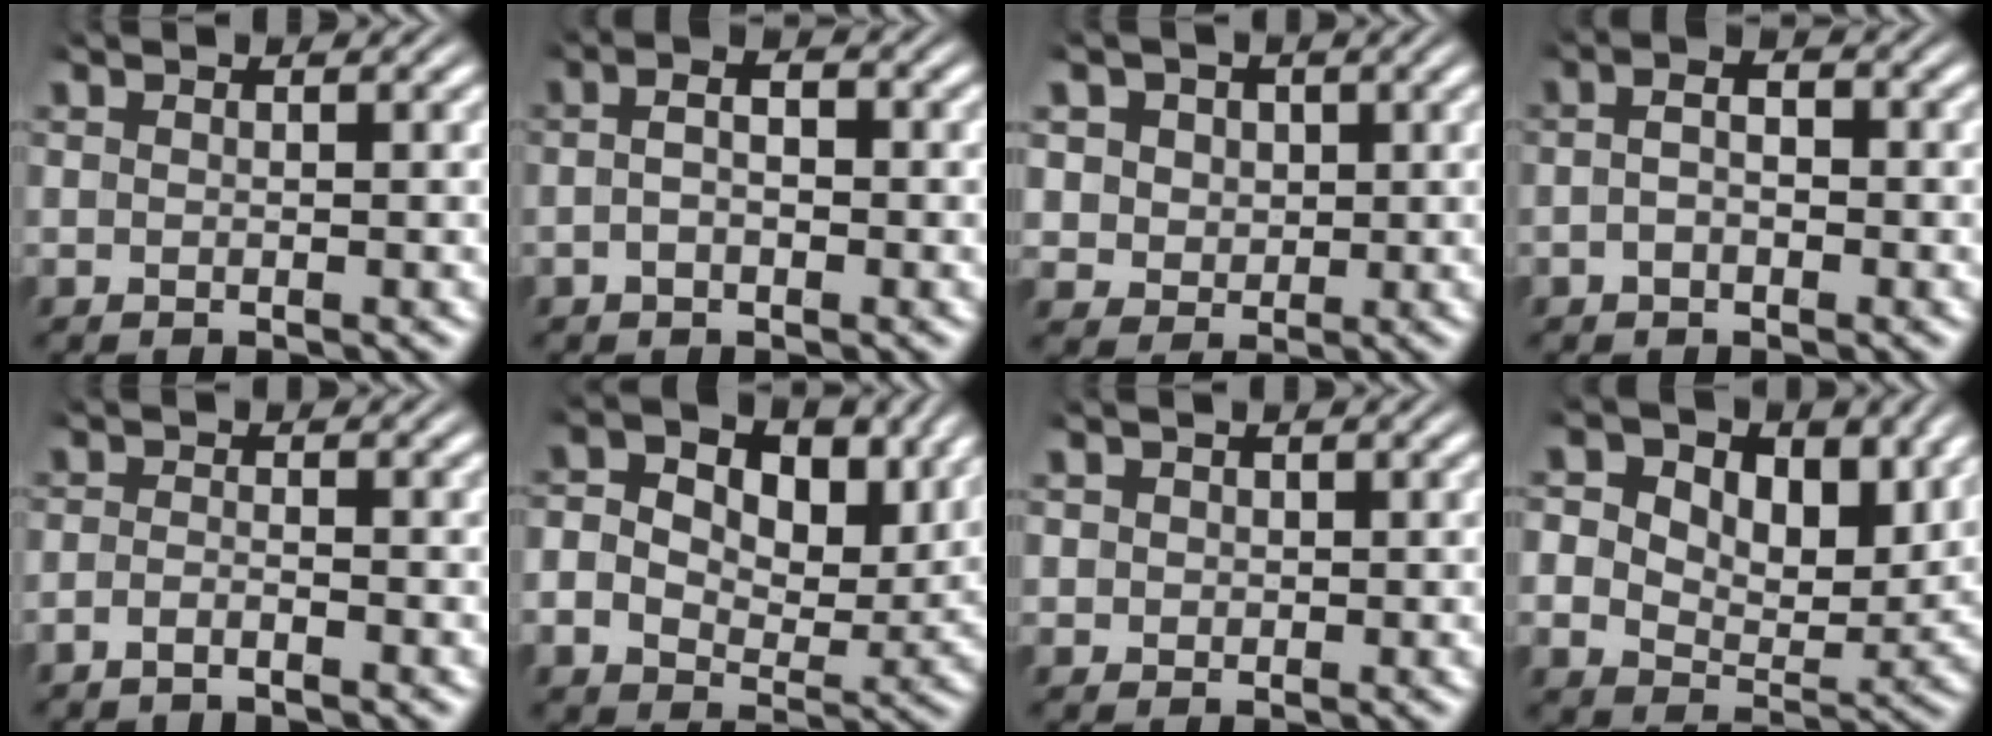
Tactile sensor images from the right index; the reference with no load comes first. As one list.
[{"total": 2.7, "force": [-0.5, 1.2, 2.3], "torque": [-0.035, -0.001, -0.010]}, {"total": 6.6, "force": [1.2, 6.0, 2.6], "torque": [-0.068, -0.020, 0.026]}, {"total": 2.5, "force": [-0.5, 1.4, 2.0], "torque": [-0.030, -0.002, -0.012]}, {"total": 1.7, "force": [-1.5, 0.4, 0.6], "torque": [-0.018, -0.003, -0.032]}, {"total": 9.2, "force": [1.8, 7.0, 5.8], "torque": [-0.109, -0.026, 0.023]}, {"total": 1.6, "force": [0.5, 1.4, 0.5], "torque": [-0.018, -0.008, 0.014]}, {"total": 10.4, "force": [2.5, 8.3, 5.7], "torque": [-0.111, -0.029, 0.031]}]